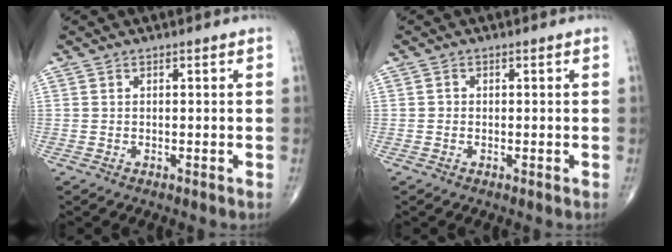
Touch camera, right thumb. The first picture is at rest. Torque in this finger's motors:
{"motor_torque": [-0.38, -0.17, -0.01, 0.09, 0.05]}